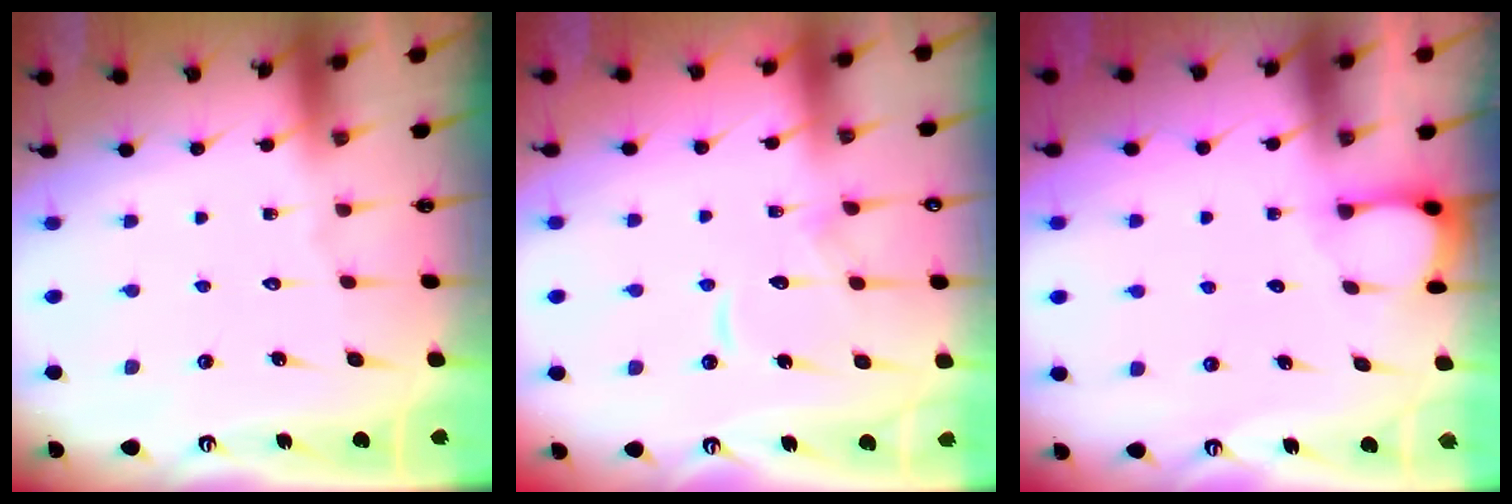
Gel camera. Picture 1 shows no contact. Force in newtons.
{"total": 10.1, "press": 10.0, "slide": 1.1}
{"total": 2.3, "press": 2.2, "slide": 0.4}